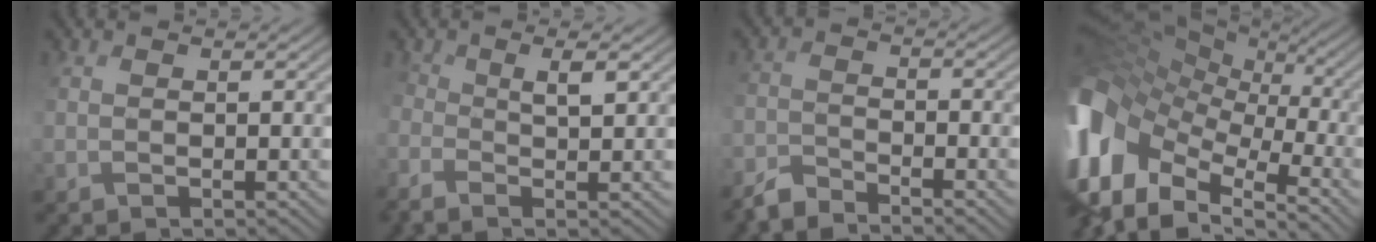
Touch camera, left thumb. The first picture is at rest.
{"total": 3.5, "force": [-0.2, 1.1, 3.3], "torque": [-0.074, -0.005, -0.010]}
{"total": 3.9, "force": [-3.8, 0.6, 0.9], "torque": [-0.021, -0.005, -0.086]}
{"total": 17.4, "force": [-5.4, 11.6, 11.9], "torque": [-0.313, -0.013, -0.098]}